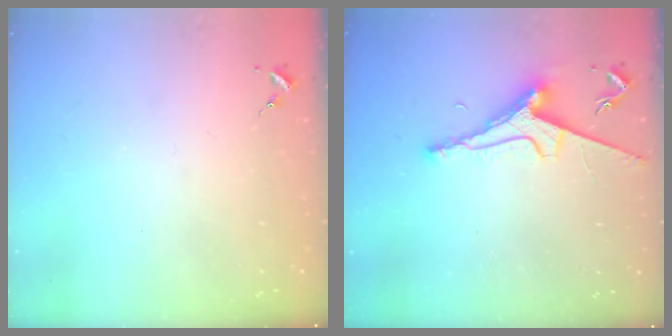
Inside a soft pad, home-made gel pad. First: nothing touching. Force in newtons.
{"total": 8.3, "press": 8.2, "slide": 1.2}